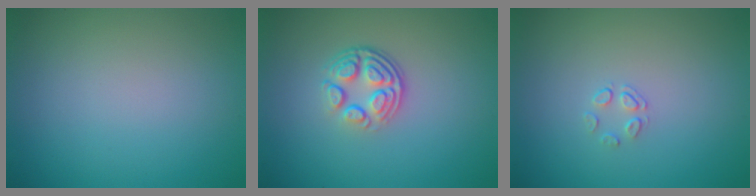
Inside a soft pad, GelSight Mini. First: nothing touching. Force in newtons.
{"total": 4.0, "press": 2.7, "slide": 2.9}
{"total": 1.1, "press": 0.5, "slide": 1.0}